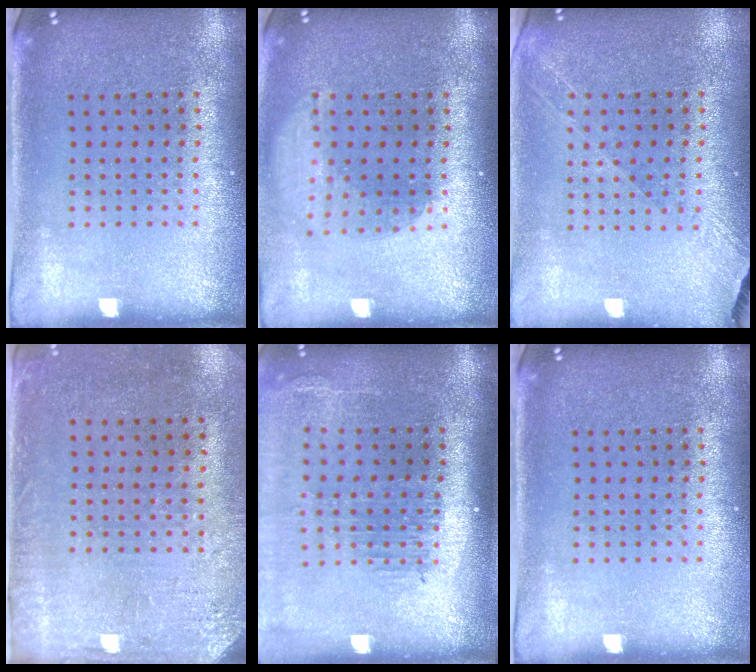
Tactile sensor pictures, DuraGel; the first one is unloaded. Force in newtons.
{"total": 1.6, "press": 1.2, "slide": 1.0}
{"total": 1.3, "press": 1.2, "slide": 0.5}
{"total": 3.2, "press": 2.6, "slide": 2.0}
{"total": 2.3, "press": 1.8, "slide": 1.3}
{"total": 0.0}